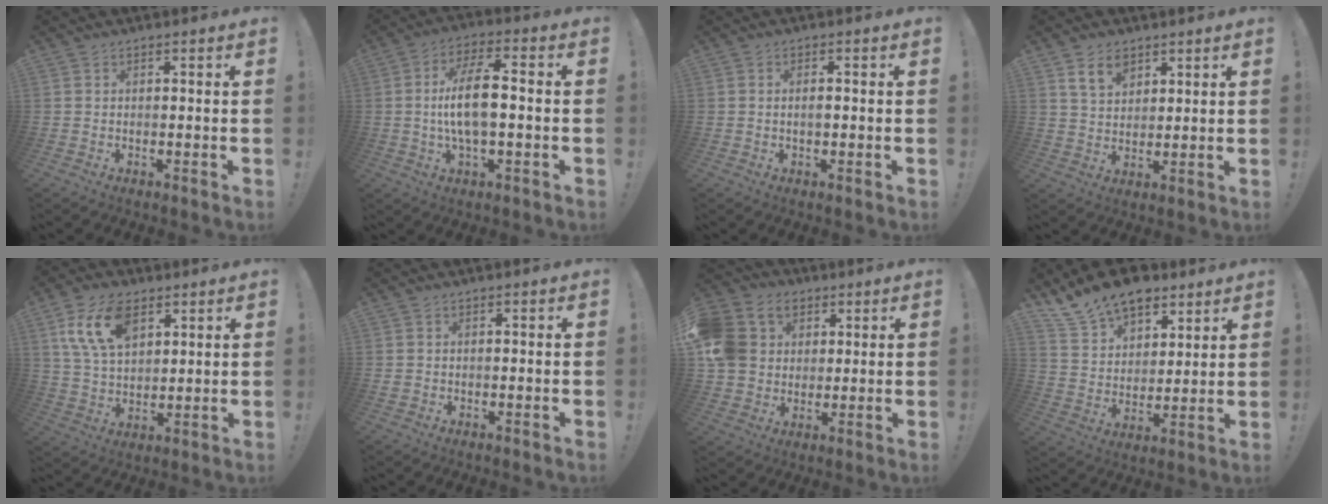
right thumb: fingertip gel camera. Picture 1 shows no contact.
{"total": 11.8, "force": [-0.5, 4.4, 11.0], "torque": [-0.205, 0.007, -0.013]}
{"total": 1.3, "force": [-0.2, 0.5, 1.2], "torque": [-0.015, -0.001, -0.005]}
{"total": 7.7, "force": [4.7, 4.9, 3.5], "torque": [-0.057, -0.014, 0.089]}
{"total": 14.4, "force": [7.0, 8.6, 9.1], "torque": [-0.173, -0.012, 0.134]}
{"total": 0.5, "force": [-0.2, 0.5, 0.0], "torque": [0.000, 0.002, -0.003]}
{"total": 13.6, "force": [3.6, 11.8, 5.8], "torque": [-0.113, -0.003, 0.077]}
{"total": 14.3, "force": [10.7, 8.0, 5.1], "torque": [-0.095, -0.073, 0.202]}